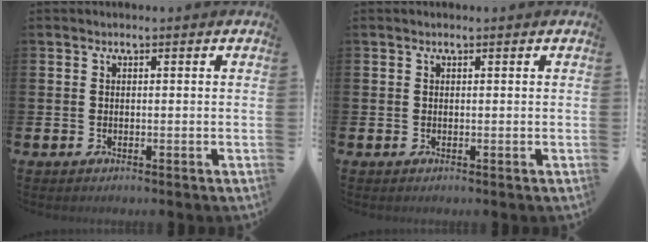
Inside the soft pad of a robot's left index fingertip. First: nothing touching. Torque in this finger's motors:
{"motor_torque": [0.78, -1.07, -0.02, 0.01]}